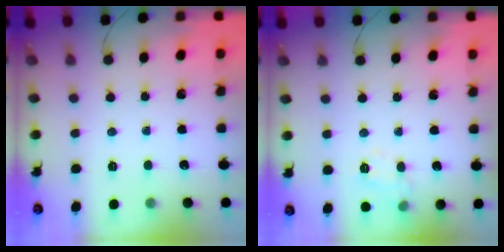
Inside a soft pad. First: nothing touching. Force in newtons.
{"total": 8.5, "press": 8.4, "slide": 1.2}